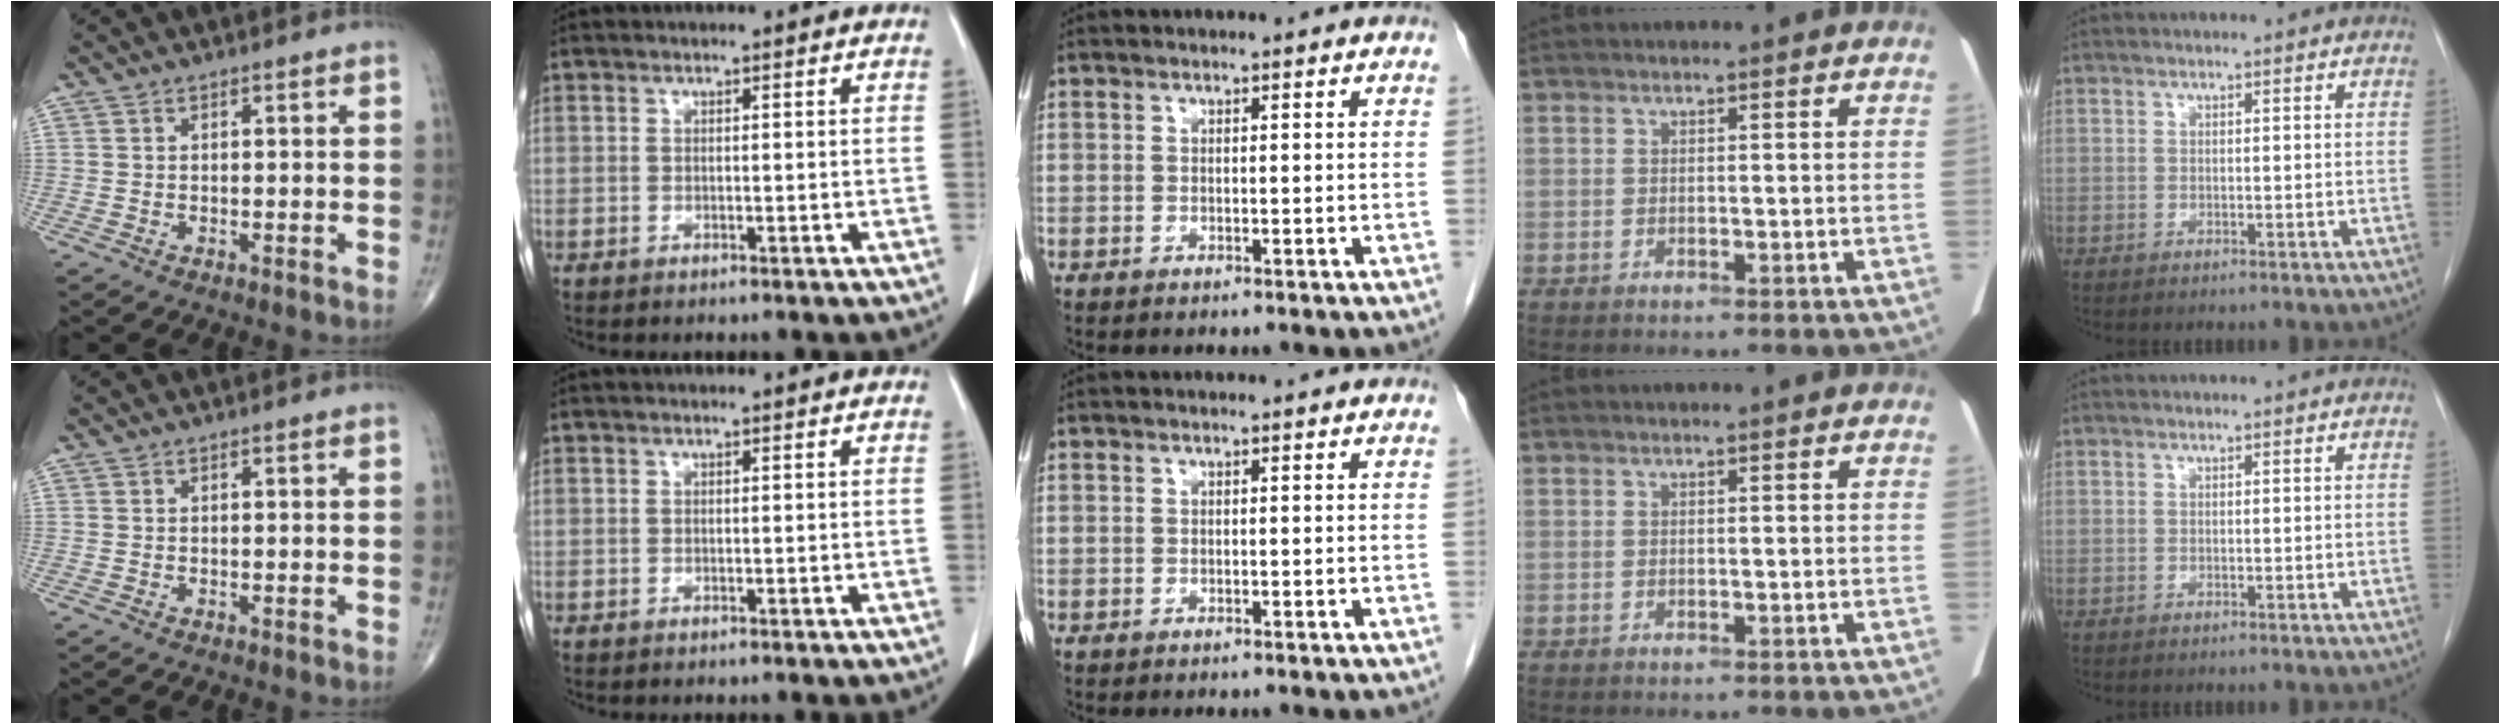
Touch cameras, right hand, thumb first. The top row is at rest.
{}